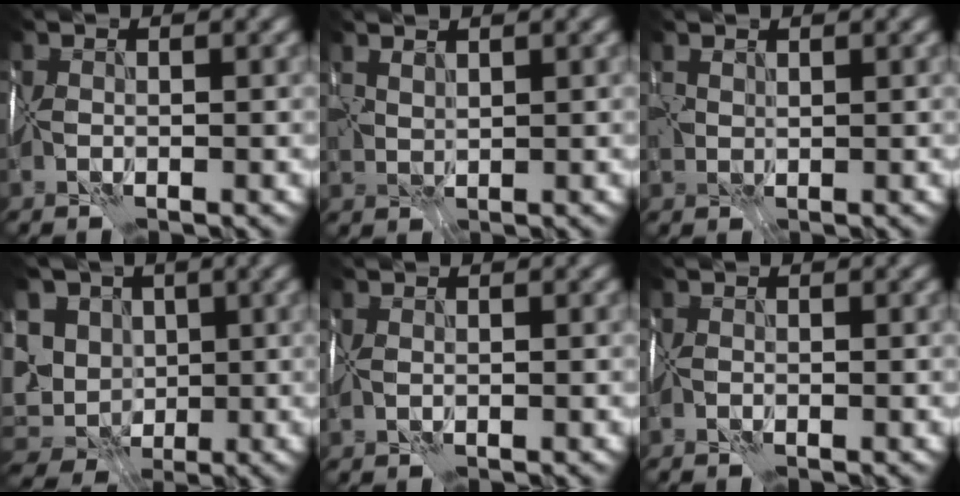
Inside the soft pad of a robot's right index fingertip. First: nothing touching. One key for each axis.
{"total": 1.7, "fx": 1.6, "fy": 0.4, "fz": 0.5, "tx": -0.013, "ty": 0.003, "tz": 0.040}
{"total": 1.3, "fx": 0.9, "fy": 0.8, "fz": 0.4, "tx": -0.009, "ty": 0.001, "tz": 0.023}
{"total": 12.1, "fx": 2.2, "fy": 9.8, "fz": 6.8, "tx": -0.123, "ty": 0.006, "tz": 0.034}
{"total": 0.8, "fx": 0.4, "fy": 0.5, "fz": 0.5, "tx": -0.010, "ty": 0.000, "tz": 0.012}
{"total": 0.0}